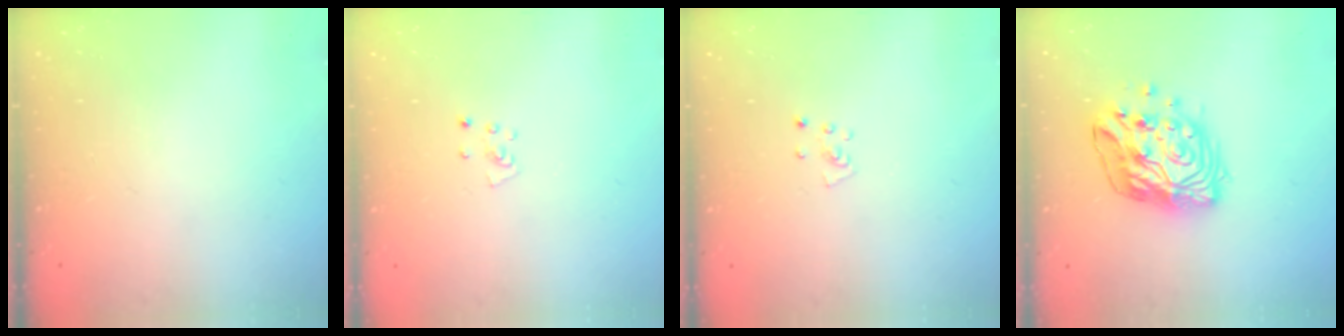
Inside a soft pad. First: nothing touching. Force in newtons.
{"total": 3.1, "press": 3.1, "slide": 0.3}
{"total": 3.1, "press": 3.1, "slide": 0.3}
{"total": 14.9, "press": 14.8, "slide": 1.4}